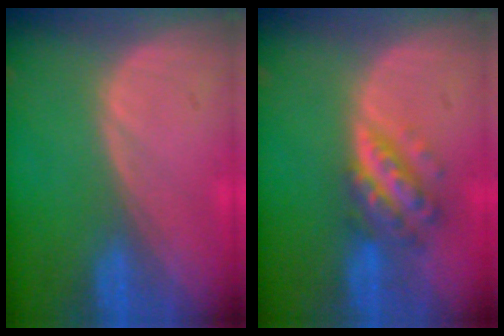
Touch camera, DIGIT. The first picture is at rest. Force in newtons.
{"total": 6.0, "press": 5.5, "slide": 2.5}